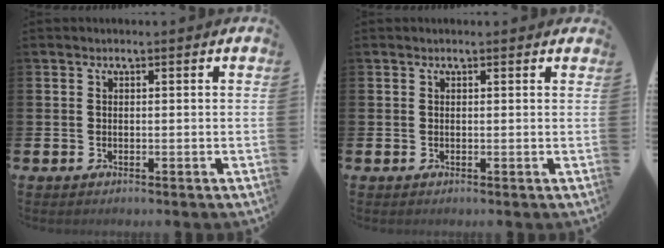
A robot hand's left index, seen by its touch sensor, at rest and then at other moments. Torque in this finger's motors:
{"motor_torque": [0.57, -0.73, 0.15, 0.00]}